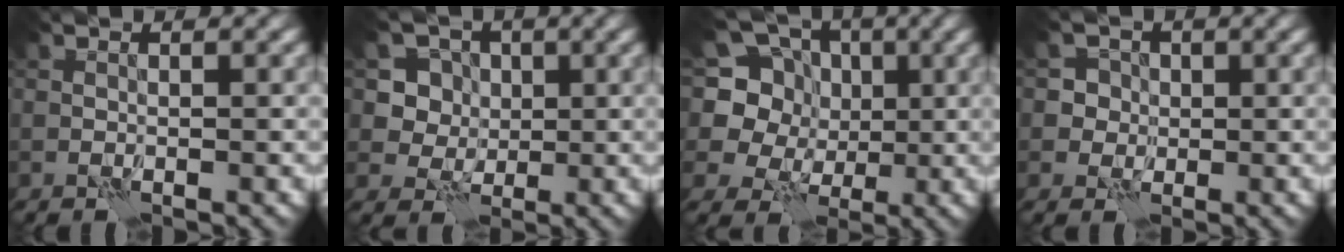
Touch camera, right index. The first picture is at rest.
{"total": 4.5, "force": [1.2, 4.0, 1.6], "torque": [-0.031, -0.010, 0.026]}
{"total": 9.8, "force": [3.3, 8.2, 4.3], "torque": [-0.085, 0.024, 0.020]}
{"total": 3.2, "force": [0.8, 2.9, 0.9], "torque": [0.004, 0.008, 0.004]}